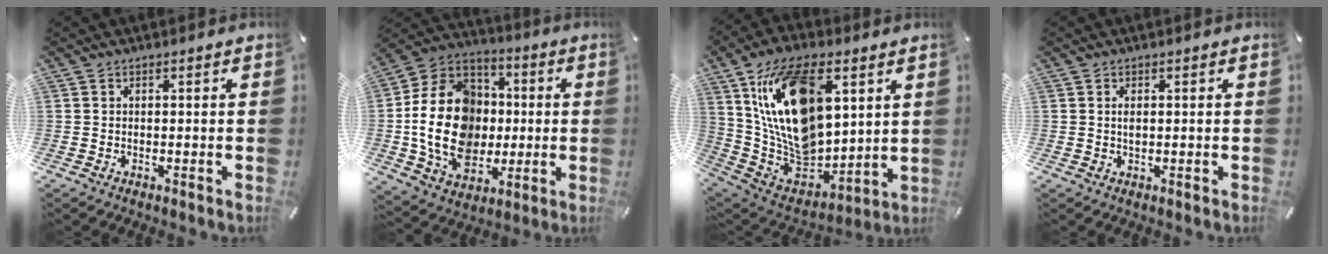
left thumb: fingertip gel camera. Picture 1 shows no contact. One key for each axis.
{"total": 22.1, "fx": -1.8, "fy": 17.3, "fz": 13.7, "tx": -0.289, "ty": 0.016, "tz": -0.023}
{"total": 22.1, "fx": 7.9, "fy": 13.8, "fz": 15.4, "tx": -0.310, "ty": -0.037, "tz": 0.136}
{"total": 1.4, "fx": 0.3, "fy": 0.6, "fz": 1.2, "tx": -0.026, "ty": 0.002, "tz": 0.003}